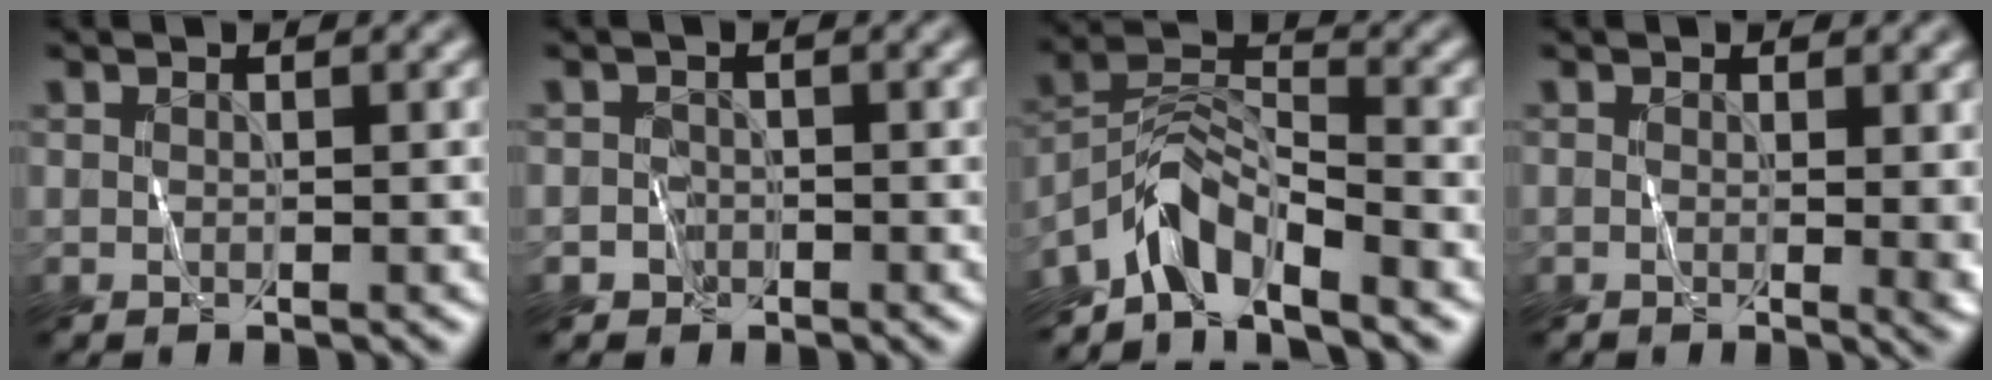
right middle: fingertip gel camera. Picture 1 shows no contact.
{"total": 1.3, "force": [-0.6, 1.1, 0.1], "torque": [0.012, 0.006, -0.012]}
{"total": 4.8, "force": [-4.0, 1.3, 2.3], "torque": [-0.033, 0.010, -0.088]}
{"total": 3.0, "force": [0.1, 1.0, 2.9], "torque": [-0.025, -0.001, 0.001]}